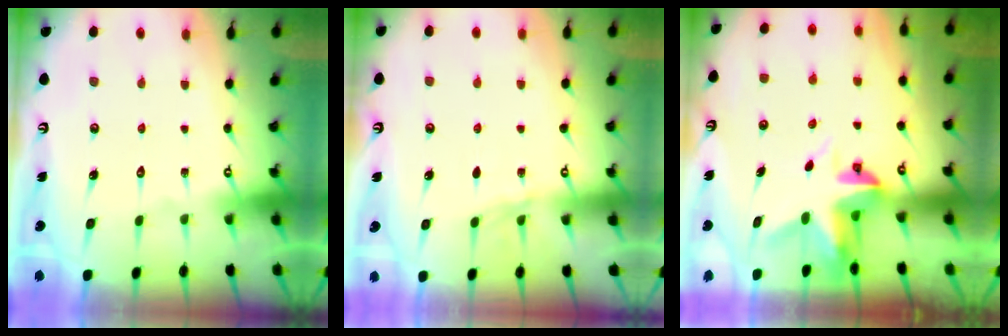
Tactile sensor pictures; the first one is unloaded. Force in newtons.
{"total": 3.6, "press": 3.6, "slide": 0.5}
{"total": 3.7, "press": 3.7, "slide": 0.3}